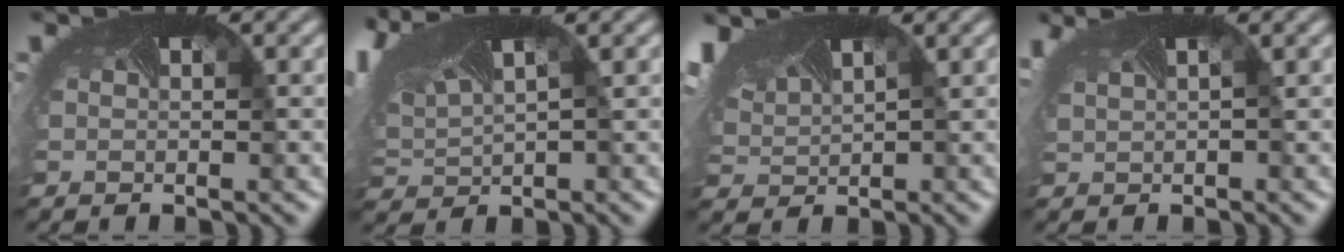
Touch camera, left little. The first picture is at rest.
{"total": 10.0, "force": [4.3, 4.4, 7.8], "torque": [-0.172, 0.029, 0.080]}
{"total": 7.9, "force": [4.6, 3.9, 5.1], "torque": [-0.127, 0.028, 0.077]}
{"total": 5.5, "force": [2.1, 2.7, 4.3], "torque": [-0.106, 0.028, 0.041]}